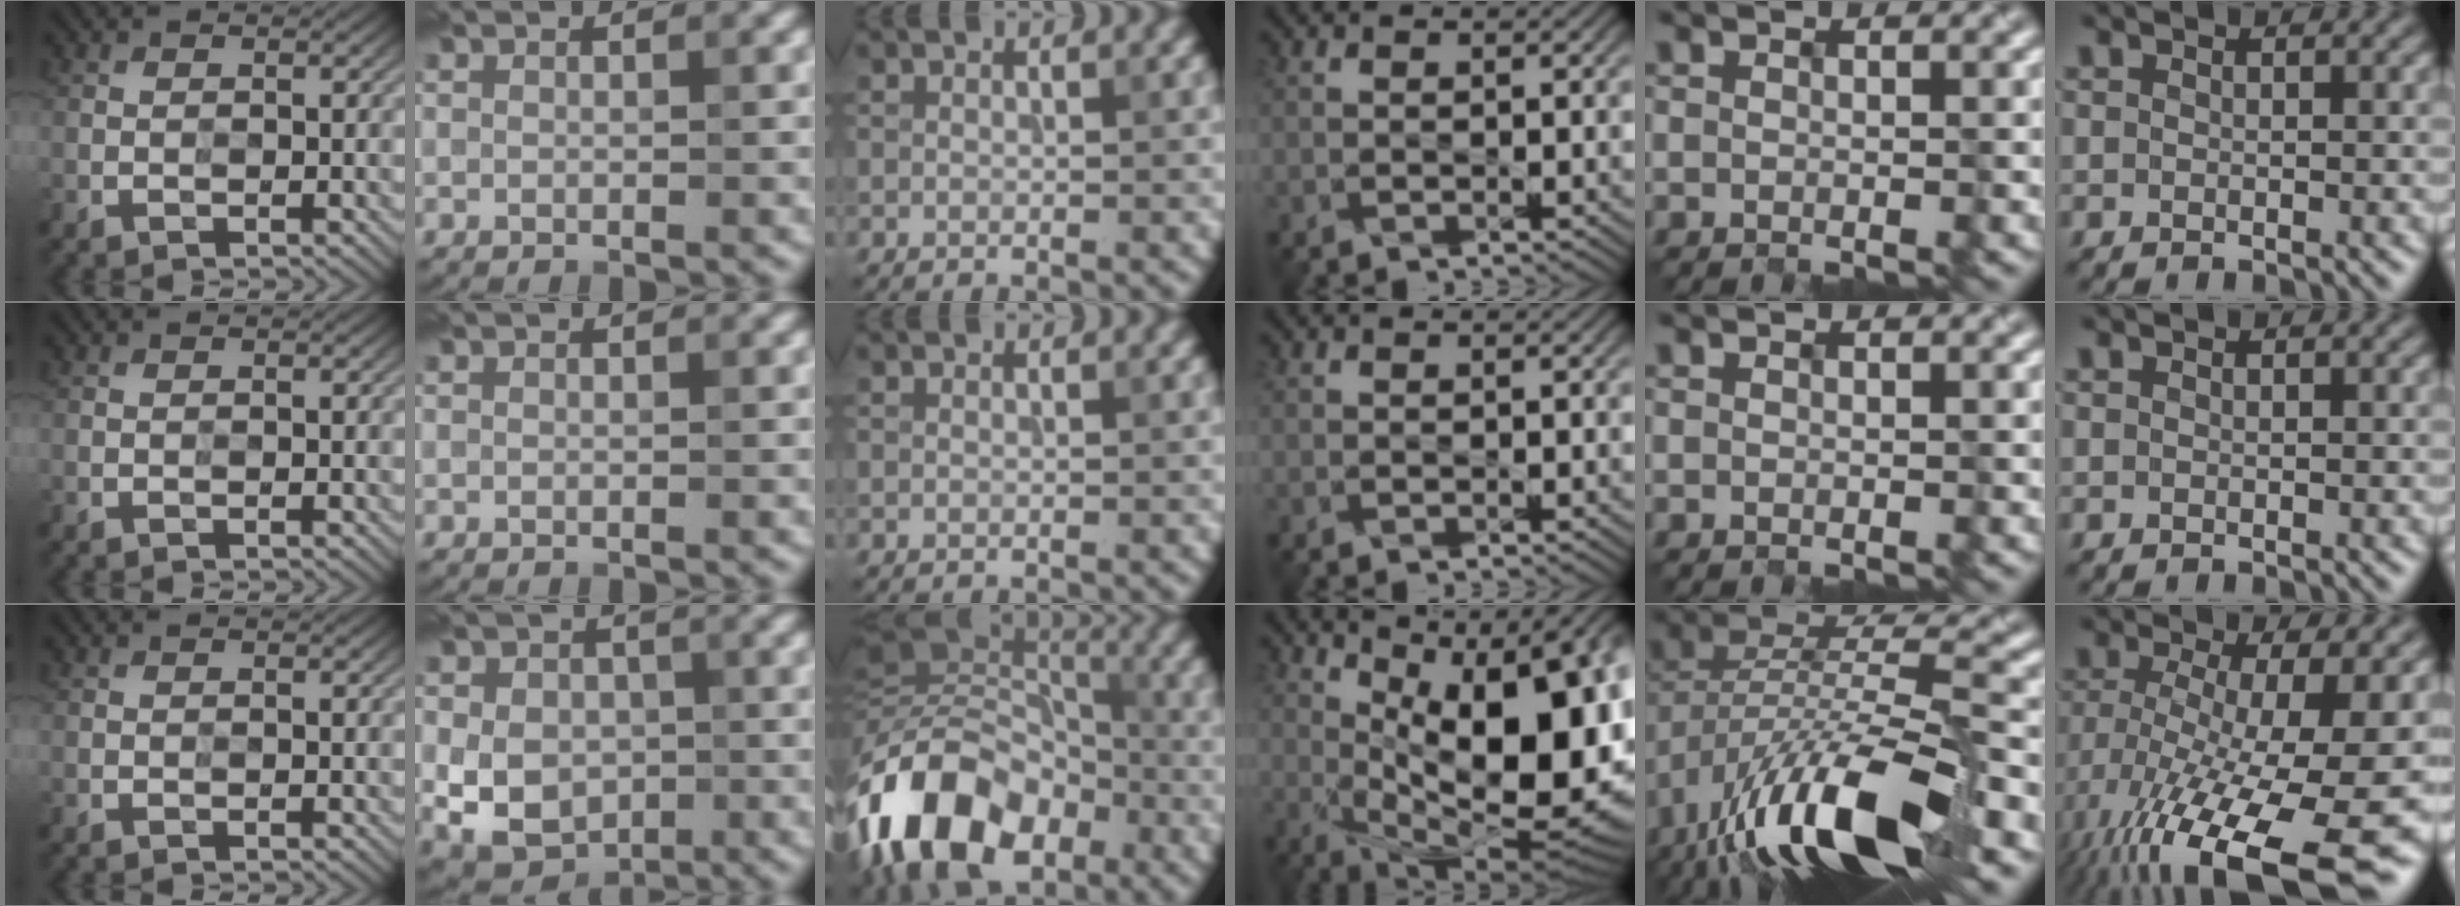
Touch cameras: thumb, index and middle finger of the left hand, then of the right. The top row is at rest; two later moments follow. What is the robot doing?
{"motion": "extract", "object": "power strip"}